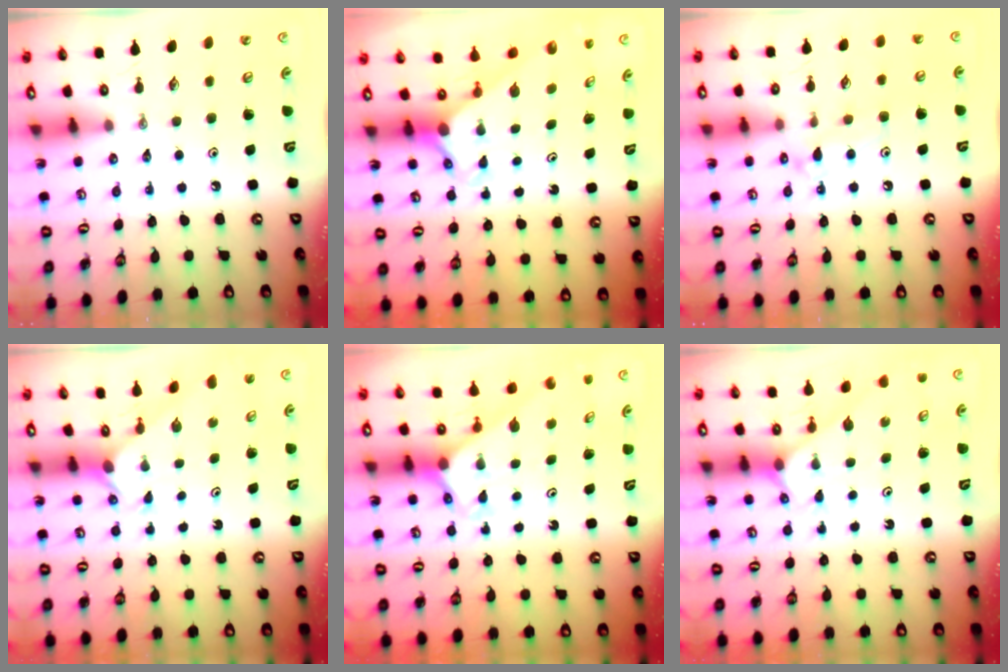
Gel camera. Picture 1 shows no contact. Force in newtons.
{"total": 2.6, "press": 2.6, "slide": 0.2}
{"total": 10.0, "press": 10.0, "slide": 0.7}
{"total": 2.1, "press": 2.0, "slide": 0.3}
{"total": 2.4, "press": 2.4, "slide": 0.1}
{"total": 2.9, "press": 2.9, "slide": 0.4}